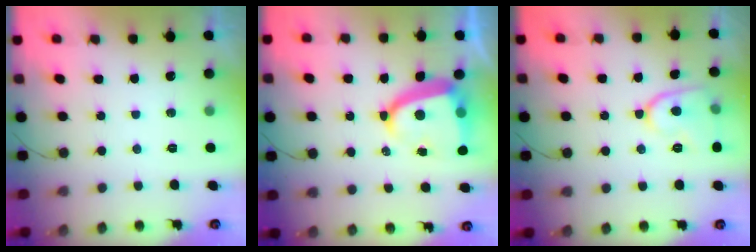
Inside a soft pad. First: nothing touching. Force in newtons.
{"total": 13.5, "press": 13.4, "slide": 1.8}
{"total": 9.7, "press": 9.7, "slide": 0.4}